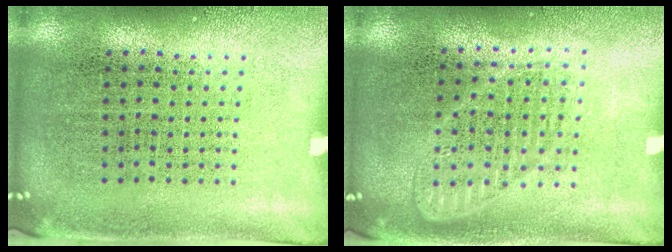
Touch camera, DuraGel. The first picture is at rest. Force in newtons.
{"total": 1.3, "press": 1.3, "slide": 0.4}